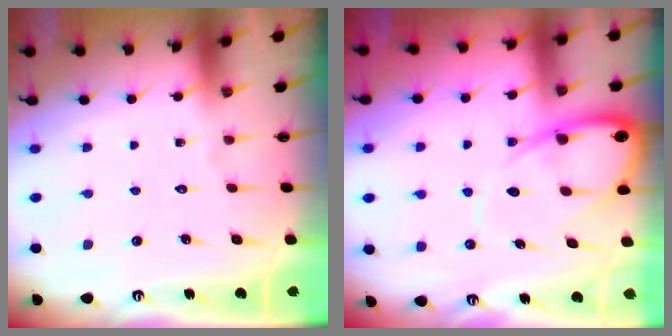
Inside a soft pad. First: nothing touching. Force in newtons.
{"total": 10.5, "press": 10.4, "slide": 1.1}